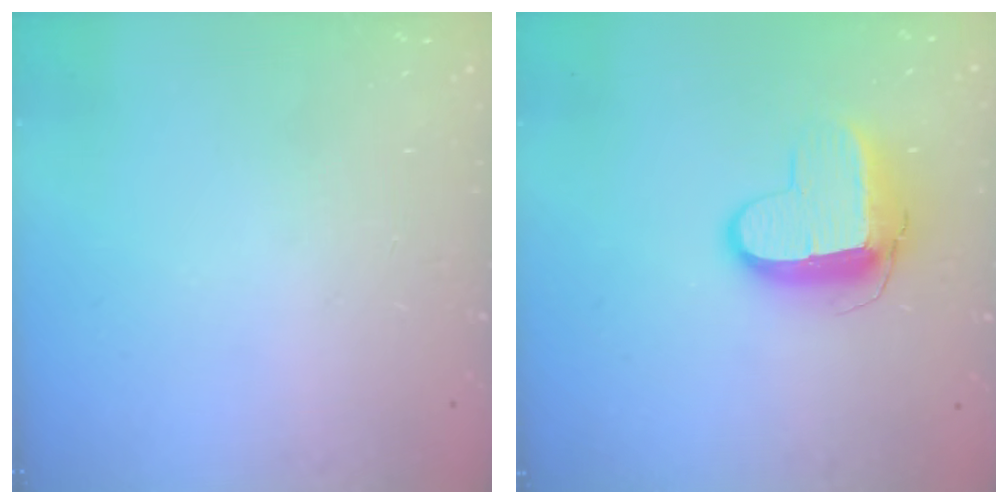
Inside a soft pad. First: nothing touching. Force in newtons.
{"total": 10.8, "press": 10.8, "slide": 0.9}